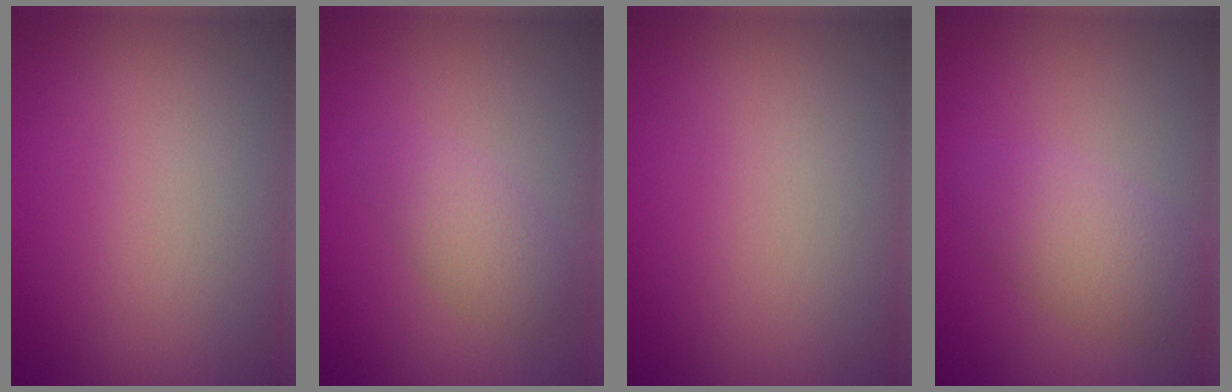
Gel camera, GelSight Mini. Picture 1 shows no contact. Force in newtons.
{"total": 2.1, "press": 2.1, "slide": 0.1}
{"total": 0.0}
{"total": 3.3, "press": 3.3, "slide": 0.1}